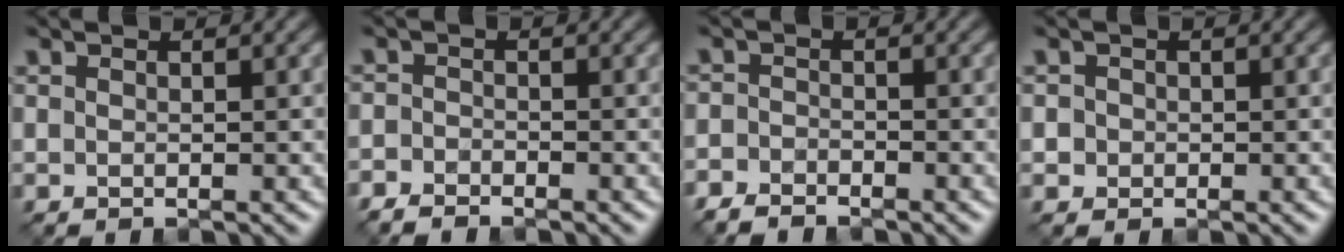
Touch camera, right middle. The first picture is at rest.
{"total": 2.1, "force": [-1.9, 0.8, 0.4], "torque": [-0.006, -0.001, -0.043]}
{"total": 2.5, "force": [-2.3, 1.0, 0.5], "torque": [-0.008, -0.001, -0.051]}
{"total": 1.0, "force": [0.0, 1.0, 0.2], "torque": [0.006, -0.003, -0.001]}